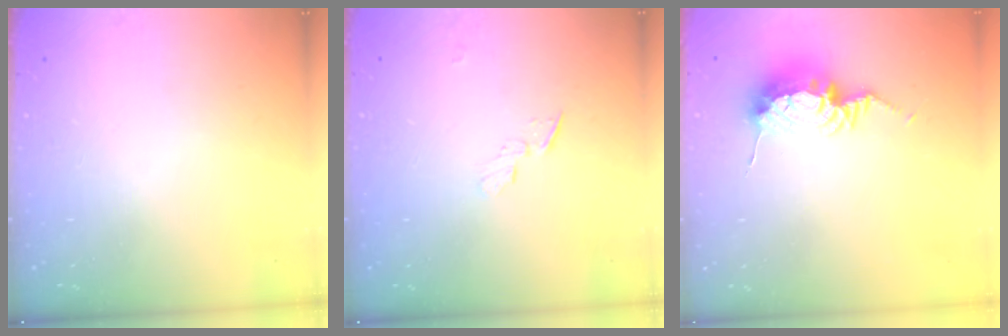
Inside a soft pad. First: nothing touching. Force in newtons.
{"total": 3.3, "press": 3.3, "slide": 0.3}
{"total": 10.0, "press": 10.0, "slide": 1.1}